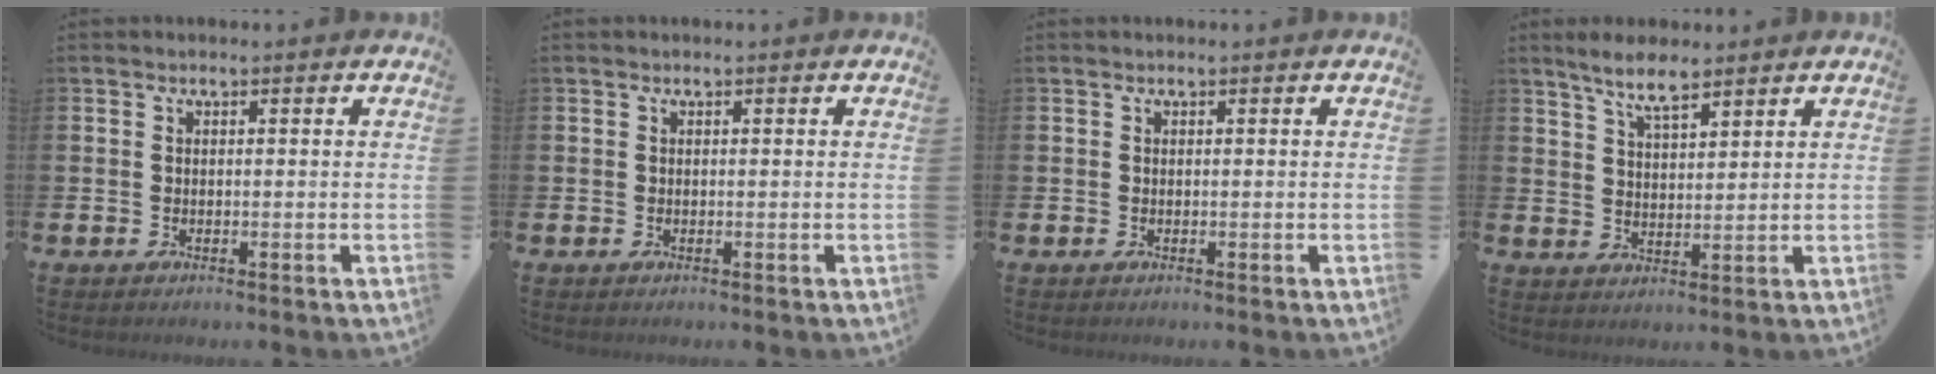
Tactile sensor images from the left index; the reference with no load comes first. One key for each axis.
{"total": 0.0}
{"total": 0.0}
{"total": 6.0, "fx": 5.2, "fy": 1.4, "fz": 2.7, "tx": -0.056, "ty": -0.014, "tz": 0.091}